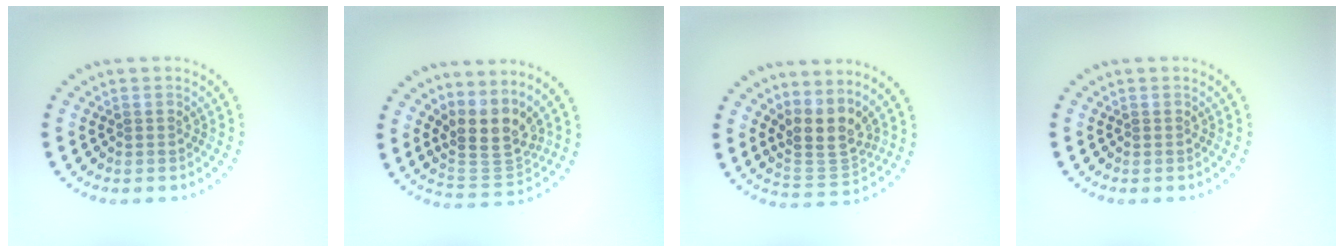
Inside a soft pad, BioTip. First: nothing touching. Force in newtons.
{"total": 3.8, "press": 3.0, "slide": 2.4}
{"total": 3.5, "press": 2.6, "slide": 2.3}
{"total": 0.0}